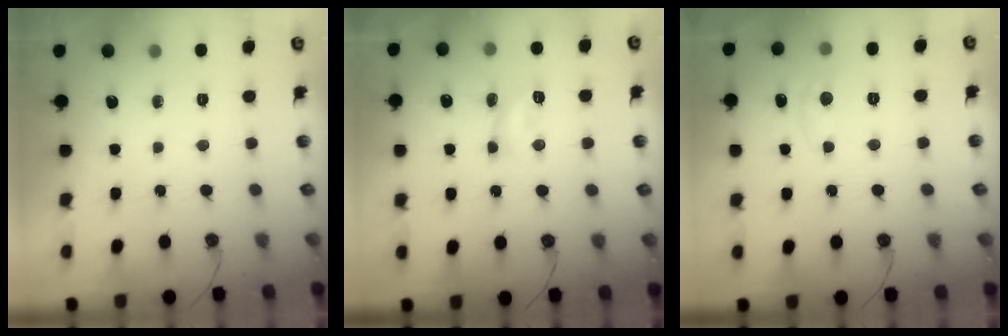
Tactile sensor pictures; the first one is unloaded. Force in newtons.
{"total": 2.9, "press": 2.9, "slide": 0.5}
{"total": 1.0, "press": 0.8, "slide": 0.5}